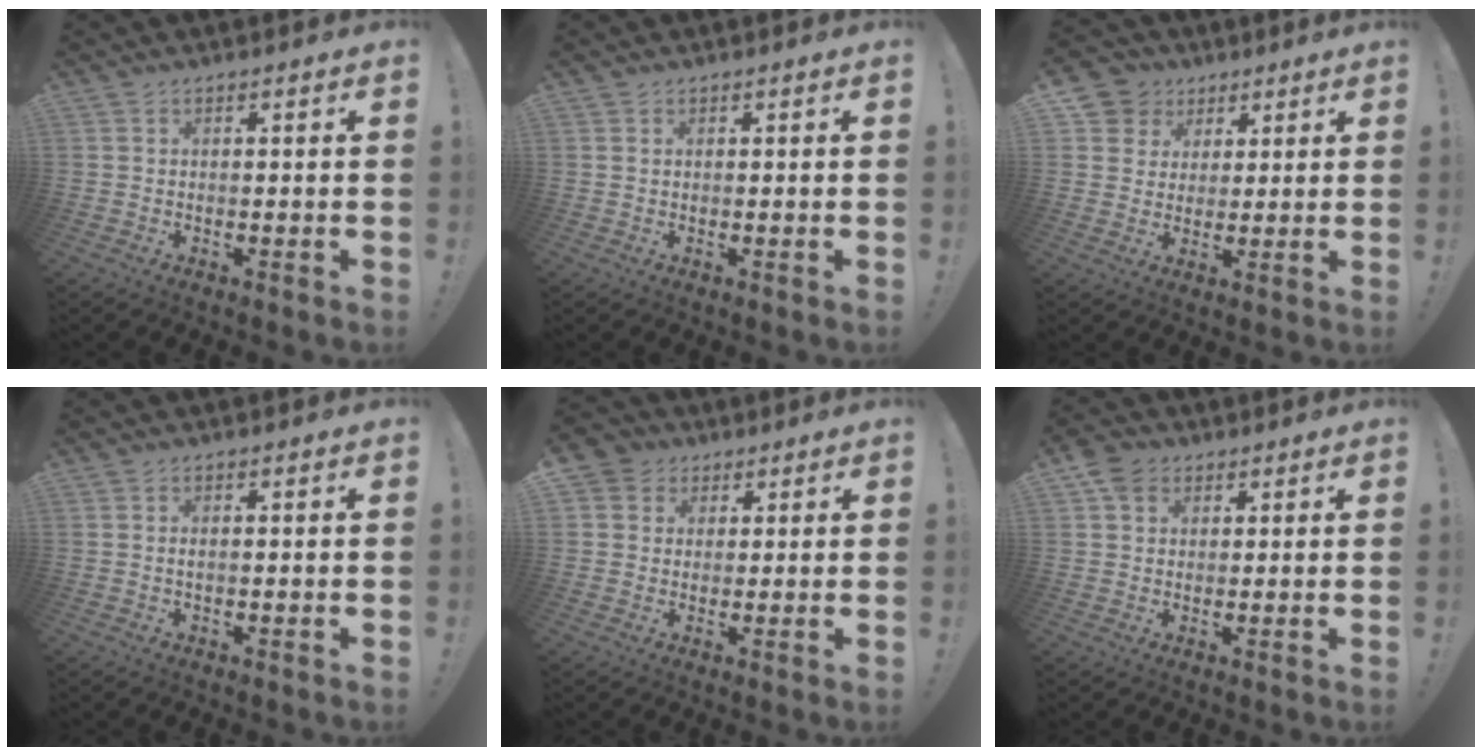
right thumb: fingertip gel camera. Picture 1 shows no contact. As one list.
[{"total": 0.8, "force": [0.5, 0.6, 0.1], "torque": [0.005, -0.002, 0.009]}, {"total": 8.3, "force": [3.3, 7.5, 1.6], "torque": [-0.029, -0.016, 0.069]}, {"total": 0.8, "force": [-0.2, 0.0, 0.8], "torque": [-0.013, 0.000, -0.004]}, {"total": 5.5, "force": [1.9, 5.0, 1.2], "torque": [-0.022, -0.003, 0.039]}, {"total": 5.7, "force": [2.7, 4.6, 2.0], "torque": [-0.032, -0.005, 0.054]}]